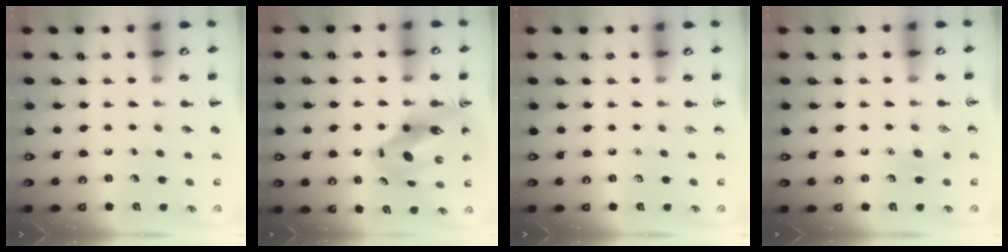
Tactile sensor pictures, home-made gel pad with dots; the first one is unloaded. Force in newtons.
{"total": 13.6, "press": 13.0, "slide": 4.1}
{"total": 0.0}
{"total": 7.1, "press": 6.8, "slide": 1.8}